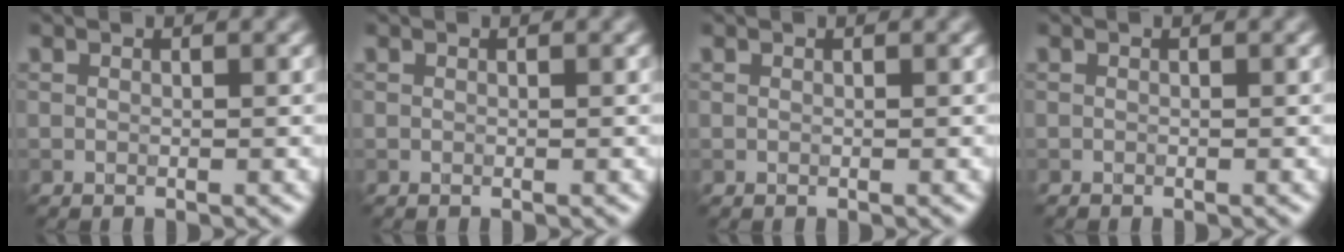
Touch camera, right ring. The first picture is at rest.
{"total": 0.0}
{"total": 0.0}
{"total": 0.0}